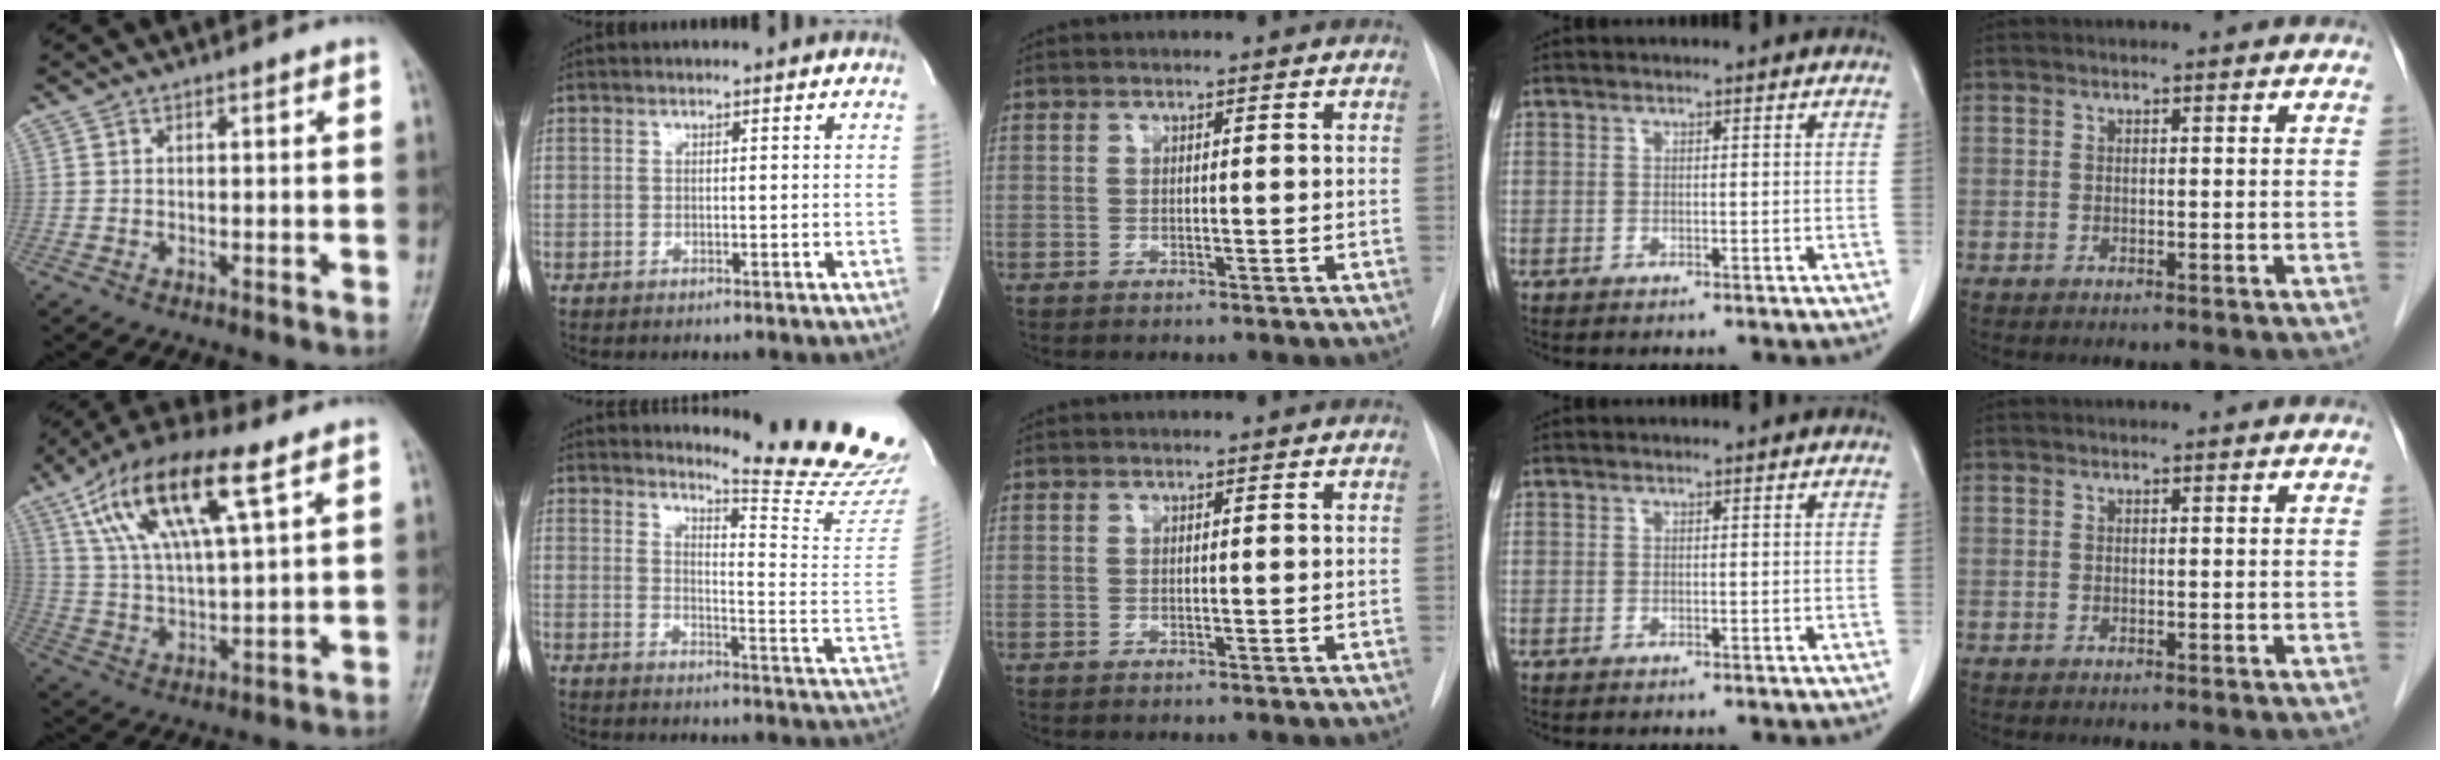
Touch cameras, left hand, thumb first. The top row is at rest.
{"thumb": {"total": 18.2, "force": [8.7, 5.8, 14.8], "torque": [-0.274, -0.009, 0.160]}, "index": {"total": 16.0, "force": [15.5, -1.6, 3.6], "torque": [-0.058, -0.165, 0.173]}}